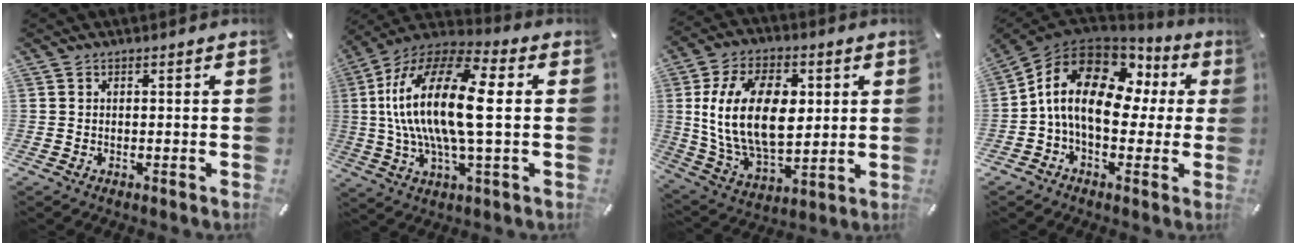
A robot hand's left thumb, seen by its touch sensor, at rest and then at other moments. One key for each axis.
{"total": 21.1, "fx": 1.5, "fy": 8.2, "fz": 19.4, "tx": -0.412, "ty": -0.006, "tz": 0.014}
{"total": 19.9, "fx": 2.6, "fy": 12.7, "fz": 15.0, "tx": -0.302, "ty": 0.005, "tz": 0.045}
{"total": 16.6, "fx": 2.2, "fy": 10.5, "fz": 12.7, "tx": -0.252, "ty": 0.003, "tz": 0.033}